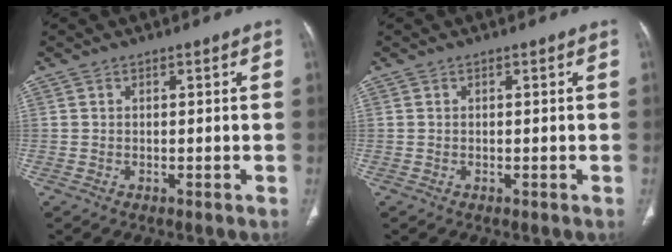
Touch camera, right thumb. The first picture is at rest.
{"total": 0.0}